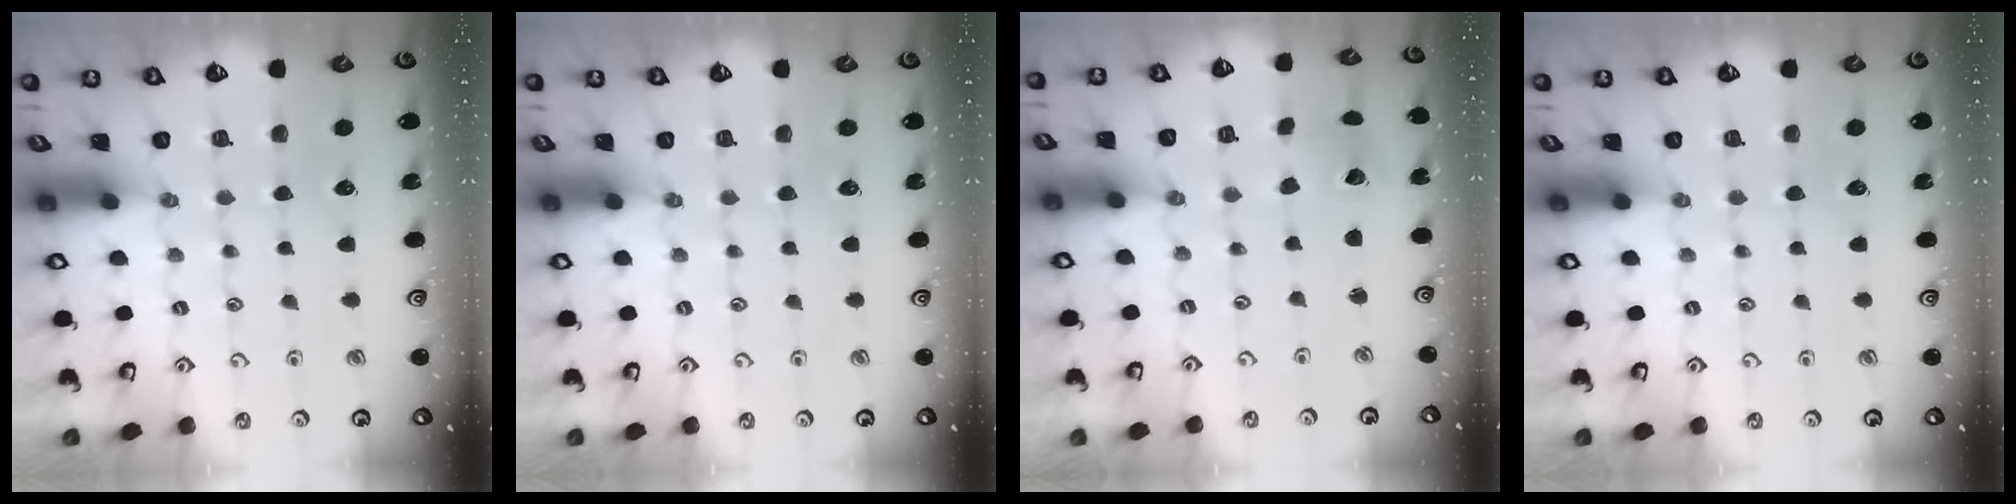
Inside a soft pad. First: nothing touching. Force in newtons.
{"total": 0.0}
{"total": 1.9, "press": 1.9, "slide": 0.3}
{"total": 0.0}